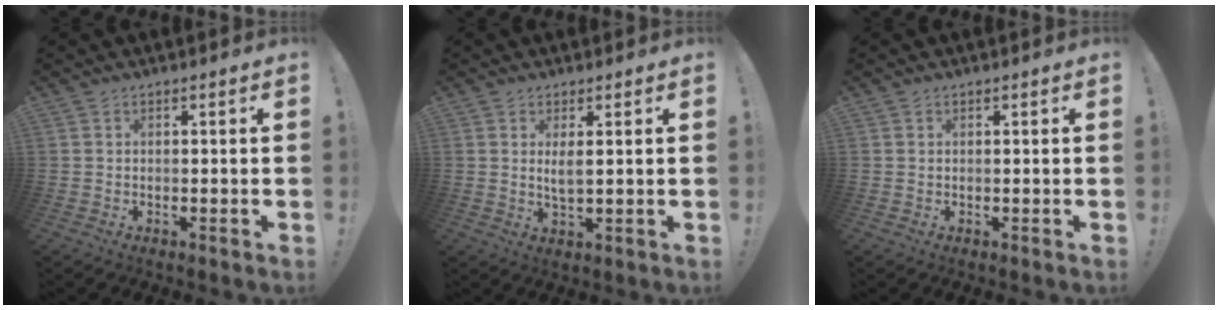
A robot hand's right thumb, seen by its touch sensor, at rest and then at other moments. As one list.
[{"total": 3.7, "force": [1.1, 0.8, 3.4], "torque": [-0.059, -0.008, 0.018]}, {"total": 0.0}]